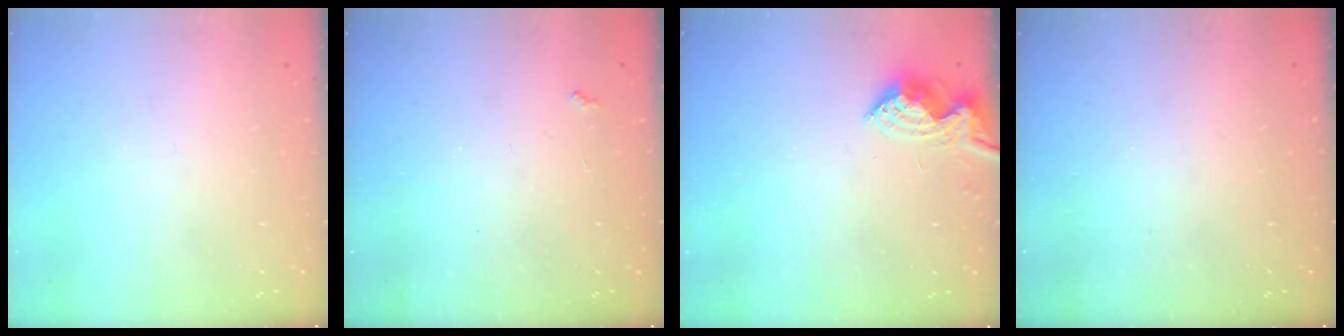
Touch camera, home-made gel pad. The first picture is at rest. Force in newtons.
{"total": 2.7, "press": 2.6, "slide": 0.4}
{"total": 9.0, "press": 9.0, "slide": 0.3}
{"total": 0.6, "press": 0.5, "slide": 0.2}